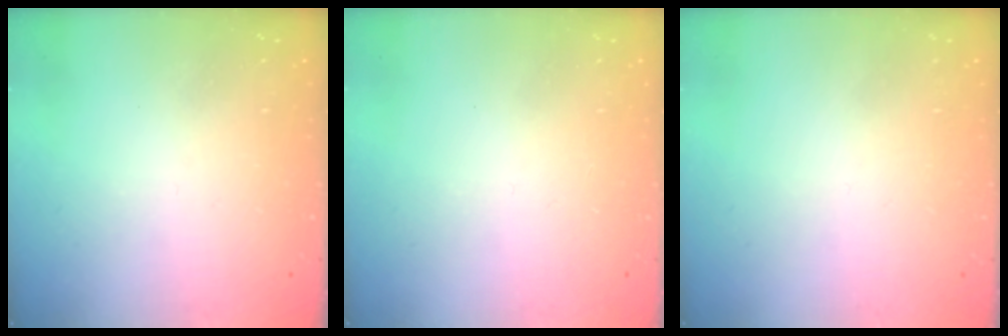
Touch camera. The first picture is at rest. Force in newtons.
{"total": 1.6, "press": 1.6, "slide": 0.1}
{"total": 1.5, "press": 1.5, "slide": 0.1}